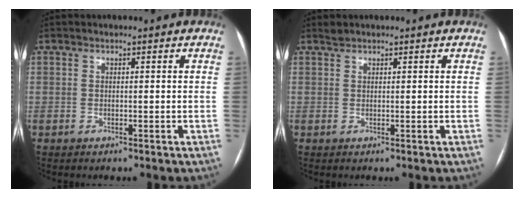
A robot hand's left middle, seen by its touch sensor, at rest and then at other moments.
{"total": 0.7, "force": [0.7, 0.1, 0.0], "torque": [-0.007, 0.006, 0.016]}